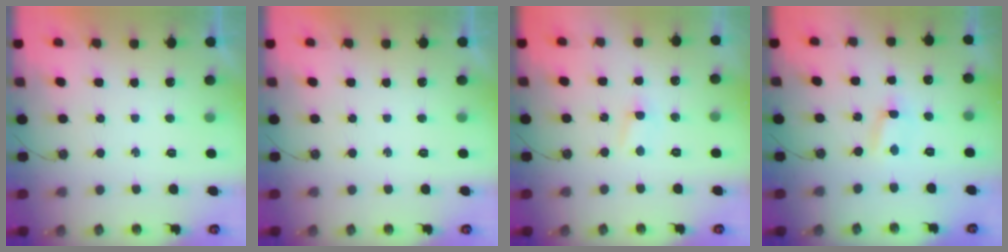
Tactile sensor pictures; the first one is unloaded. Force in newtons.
{"total": 0.0}
{"total": 2.8, "press": 2.8, "slide": 0.2}
{"total": 1.5, "press": 1.5, "slide": 0.3}